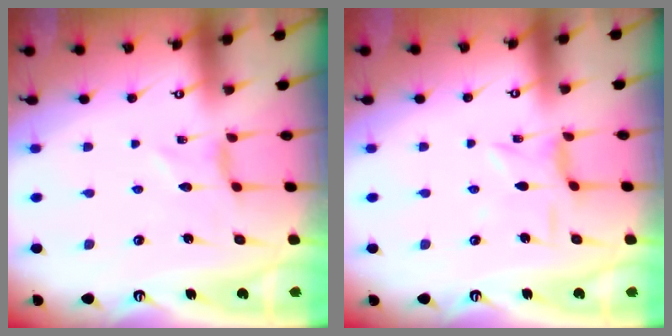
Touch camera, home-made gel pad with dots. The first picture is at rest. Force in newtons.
{"total": 1.4, "press": 1.3, "slide": 0.4}